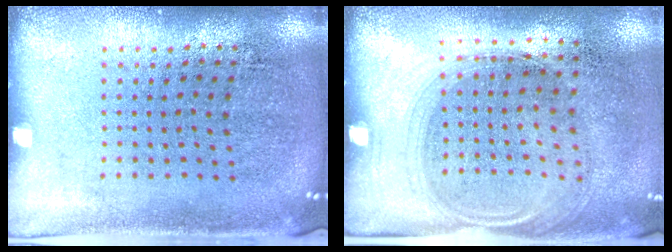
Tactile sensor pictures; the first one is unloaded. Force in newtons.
{"total": 1.5, "press": 1.3, "slide": 0.8}